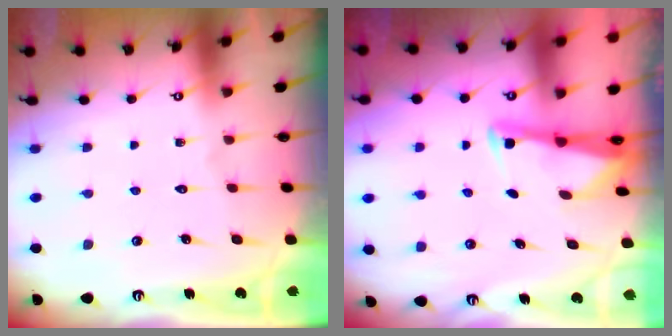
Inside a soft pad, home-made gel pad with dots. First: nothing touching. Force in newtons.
{"total": 2.7, "press": 2.7, "slide": 0.3}